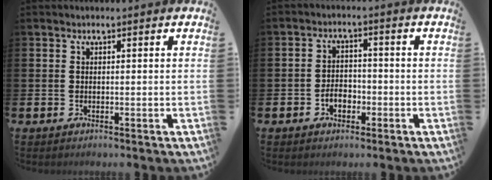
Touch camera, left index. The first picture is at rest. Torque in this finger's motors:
{"motor_torque": [0.30, 0.27, 0.04, 0.08]}